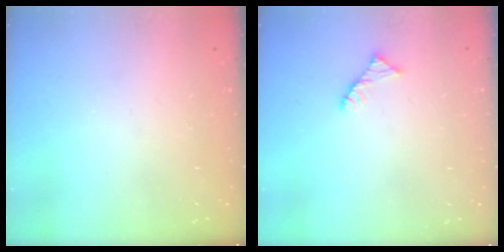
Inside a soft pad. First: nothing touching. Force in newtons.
{"total": 3.0, "press": 3.0, "slide": 0.5}